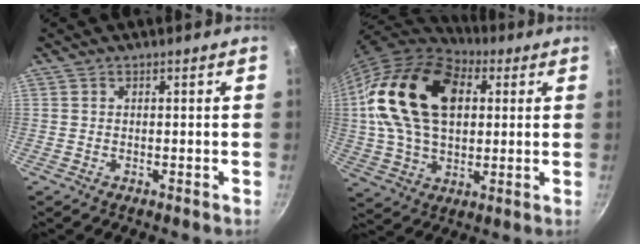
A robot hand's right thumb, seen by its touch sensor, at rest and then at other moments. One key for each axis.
{"total": 22.7, "fx": 5.0, "fy": 14.7, "fz": 16.5, "tx": -0.280, "ty": 0.009, "tz": 0.081}